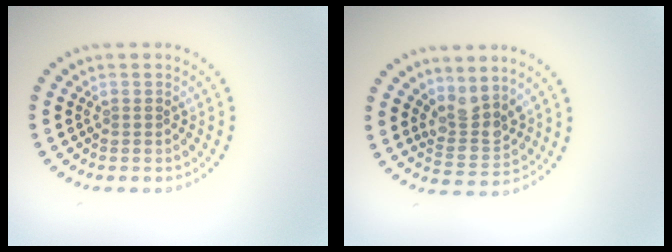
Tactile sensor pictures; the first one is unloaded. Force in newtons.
{"total": 2.9, "press": 2.4, "slide": 1.6}